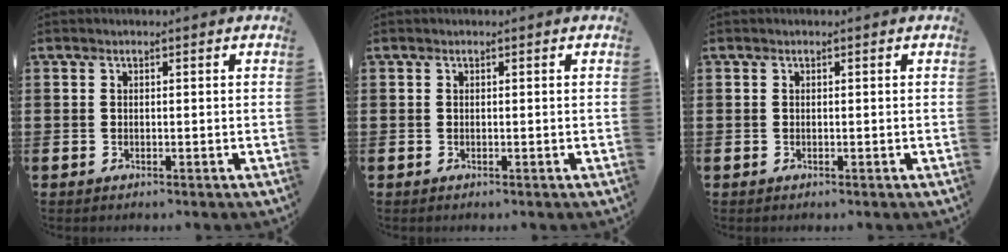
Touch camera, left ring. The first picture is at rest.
{"total": 0.0}
{"total": 0.0}